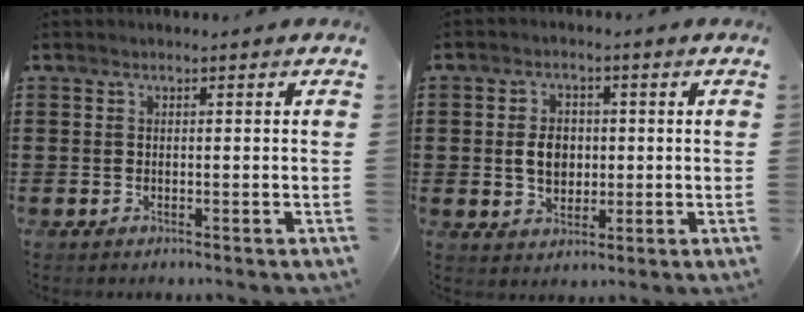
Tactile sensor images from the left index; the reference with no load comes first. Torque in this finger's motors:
{"motor_torque": [1.18, 0.55, 0.61, 0.08]}